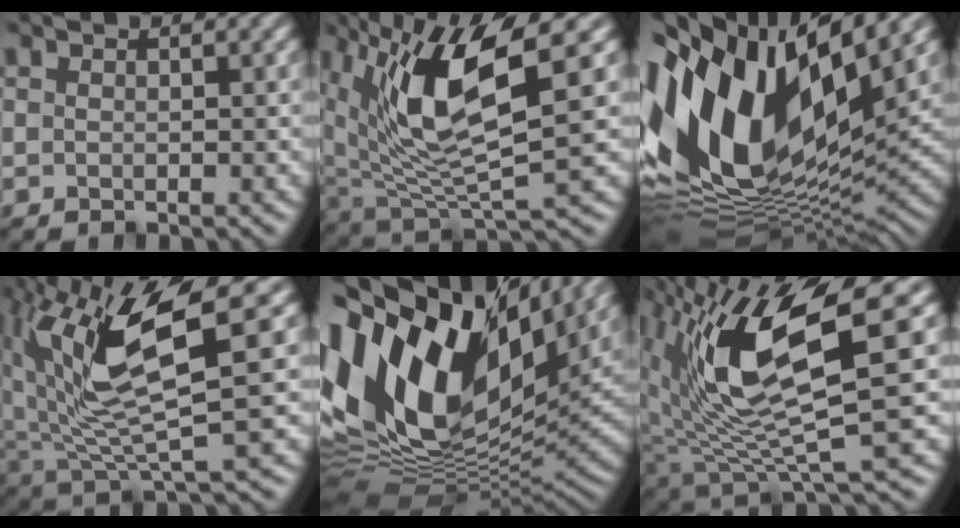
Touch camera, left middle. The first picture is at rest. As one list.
[{"total": 10.5, "force": [3.4, 3.6, 9.2], "torque": [-0.190, -0.001, 0.065]}, {"total": 17.4, "force": [4.5, 8.4, 14.6], "torque": [-0.287, 0.006, 0.072]}, {"total": 10.2, "force": [3.3, 2.8, 9.2], "torque": [-0.189, 0.000, 0.068]}, {"total": 19.4, "force": [7.1, 10.6, 14.7], "torque": [-0.328, 0.023, 0.118]}, {"total": 11.2, "force": [2.5, 3.3, 10.5], "torque": [-0.201, -0.009, 0.052]}]